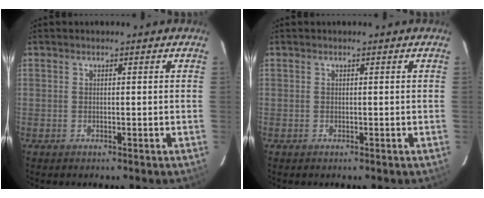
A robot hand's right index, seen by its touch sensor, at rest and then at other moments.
{"total": 0.0}